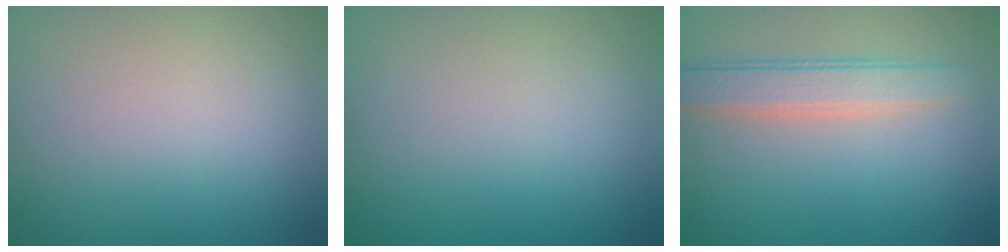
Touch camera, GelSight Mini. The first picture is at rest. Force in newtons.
{"total": 0.0}
{"total": 3.2, "press": 3.2, "slide": 0.2}